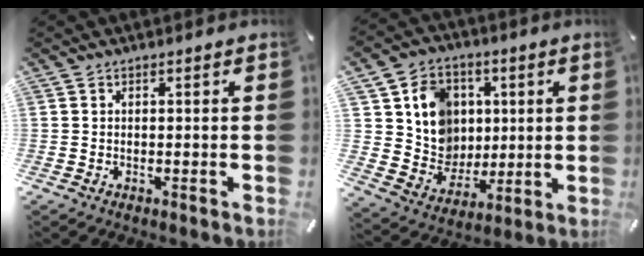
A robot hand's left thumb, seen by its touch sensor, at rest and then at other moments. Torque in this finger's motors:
{"motor_torque": [1.90, 2.07, 0.20, -0.11, 0.05]}